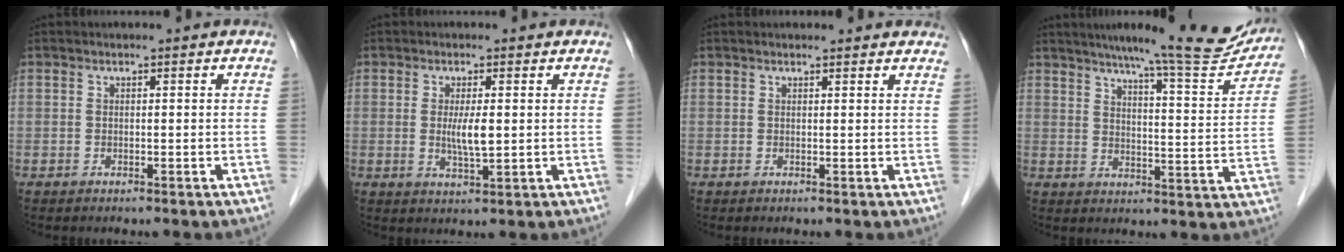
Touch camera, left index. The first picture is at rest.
{"total": 3.9, "force": [0.4, 0.8, 3.8], "torque": [-0.069, -0.007, 0.009]}
{"total": 5.1, "force": [4.8, 1.2, 1.1], "torque": [0.000, 0.009, 0.045]}
{"total": 17.9, "force": [16.1, 1.0, 7.8], "torque": [-0.100, -0.043, 0.203]}